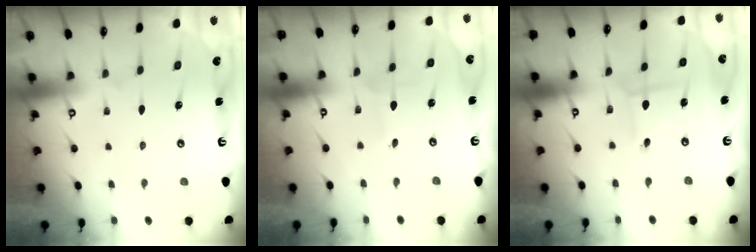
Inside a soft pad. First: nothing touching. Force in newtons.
{"total": 0.6, "press": 0.6, "slide": 0.0}
{"total": 1.5, "press": 1.5, "slide": 0.1}